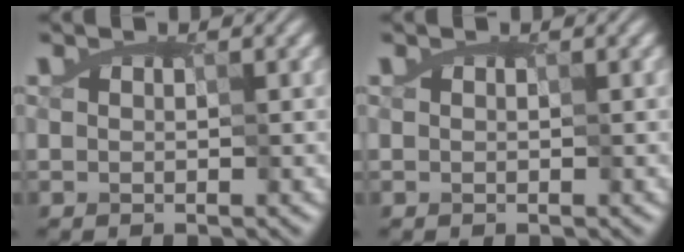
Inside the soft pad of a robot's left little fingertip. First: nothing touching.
{"total": 0.0}